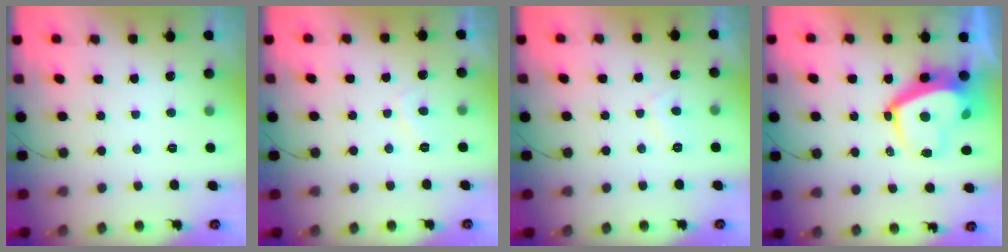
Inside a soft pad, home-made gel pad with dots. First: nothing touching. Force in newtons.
{"total": 1.8, "press": 1.7, "slide": 0.7}
{"total": 2.5, "press": 2.4, "slide": 0.7}
{"total": 11.4, "press": 11.4, "slide": 1.3}